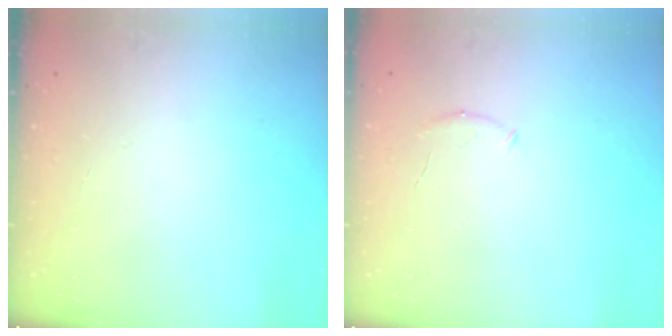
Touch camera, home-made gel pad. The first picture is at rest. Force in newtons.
{"total": 5.5, "press": 5.4, "slide": 1.3}